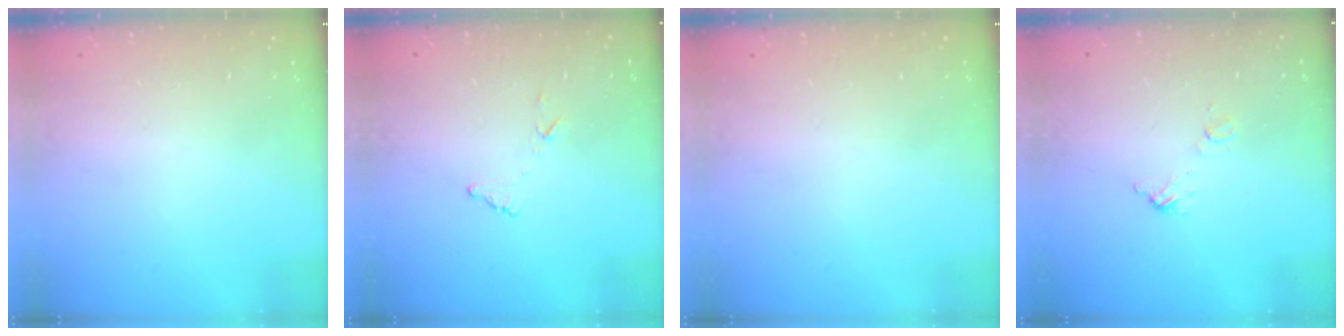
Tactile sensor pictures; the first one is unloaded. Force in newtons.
{"total": 6.5, "press": 6.5, "slide": 0.4}
{"total": 0.0}
{"total": 4.9, "press": 4.9, "slide": 0.4}